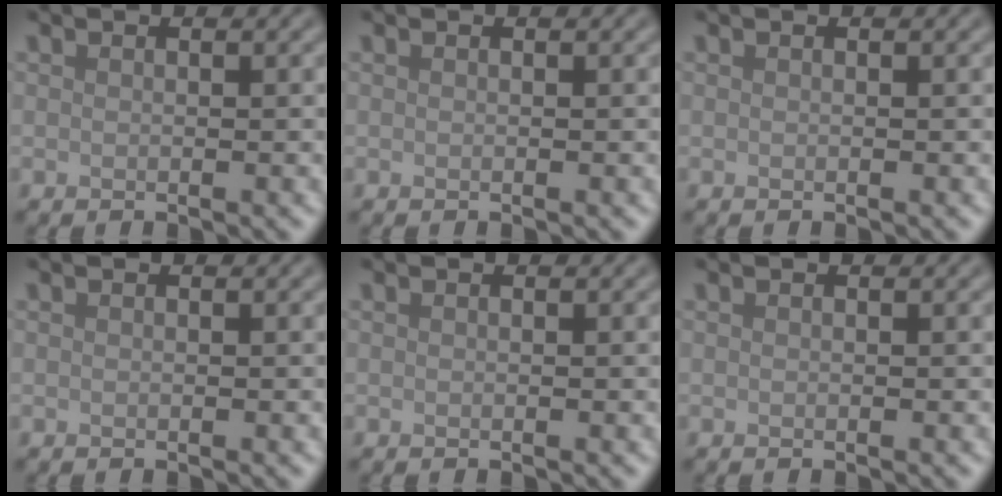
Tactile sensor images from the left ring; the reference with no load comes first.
{"total": 0.0}
{"total": 0.0}
{"total": 0.0}
{"total": 0.0}
{"total": 0.0}